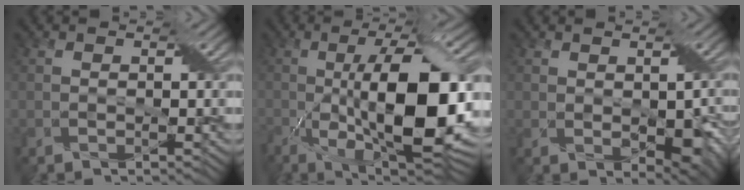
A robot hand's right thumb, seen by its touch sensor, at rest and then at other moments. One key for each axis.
{"total": 17.1, "fx": -2.8, "fy": 6.1, "fz": 15.7, "tx": -0.261, "ty": -0.009, "tz": -0.047}
{"total": 4.8, "fx": -0.2, "fy": 2.7, "fz": 3.9, "tx": -0.067, "ty": -0.014, "tz": 0.011}